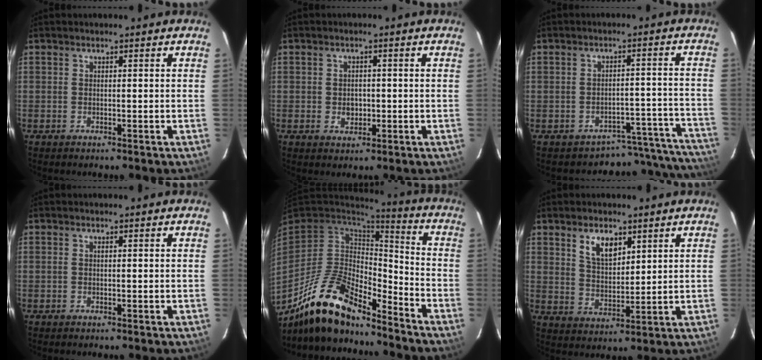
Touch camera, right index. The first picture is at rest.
{"total": 2.7, "force": [-0.4, 2.3, 1.4], "torque": [-0.023, 0.005, -0.002]}
{"total": 13.2, "force": [-12.3, 4.8, -0.2], "torque": [0.036, 0.069, -0.147]}
{"total": 0.0}
{"total": 17.6, "force": [-13.7, 5.7, 9.4], "torque": [-0.198, -0.017, -0.255]}
{"total": 6.7, "force": [3.7, 3.3, 4.4], "torque": [-0.075, 0.004, 0.074]}